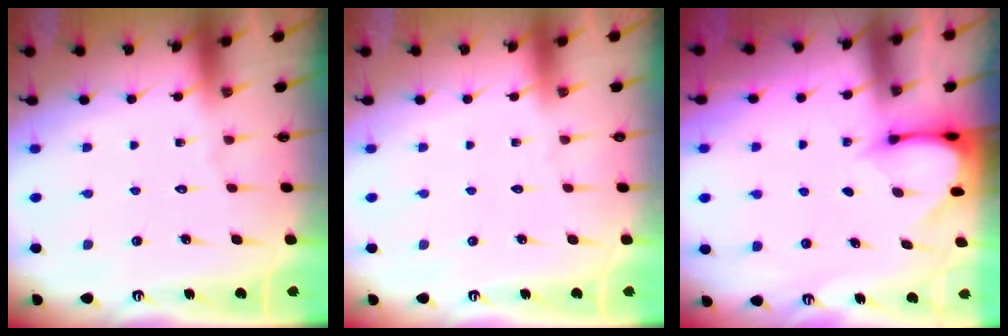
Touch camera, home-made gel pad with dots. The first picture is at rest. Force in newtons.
{"total": 0.0}
{"total": 3.0, "press": 2.9, "slide": 0.4}